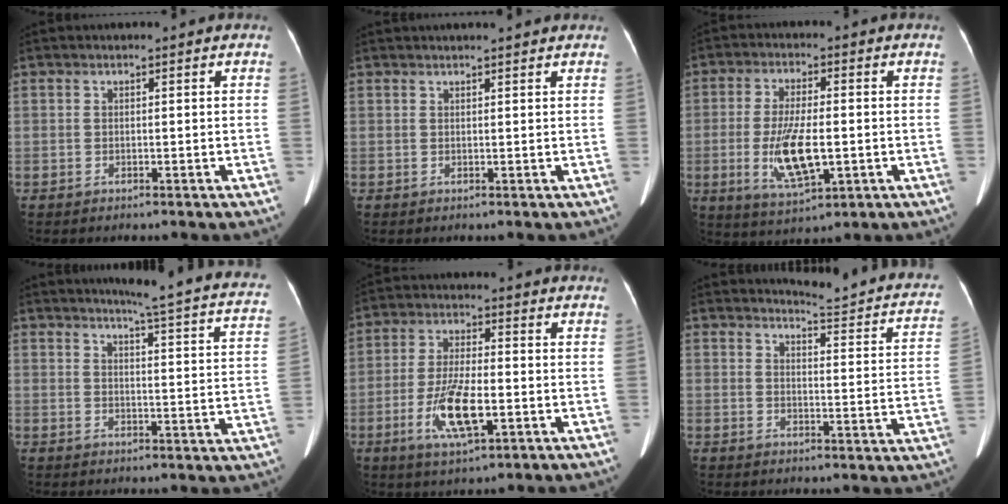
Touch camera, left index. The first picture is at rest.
{"total": 5.0, "force": [4.7, 0.1, 1.8], "torque": [-0.024, 0.025, 0.054]}
{"total": 9.5, "force": [-1.7, 2.9, 8.9], "torque": [-0.181, -0.009, -0.024]}
{"total": 19.9, "force": [17.8, 0.3, 8.8], "torque": [-0.112, -0.067, 0.192]}
{"total": 9.5, "force": [-3.1, 2.5, 8.6], "torque": [-0.175, -0.006, -0.052]}
{"total": 13.8, "force": [13.0, 1.1, 4.4], "torque": [-0.042, -0.065, 0.130]}